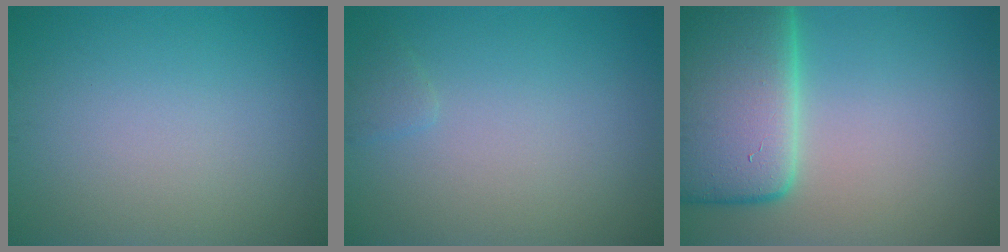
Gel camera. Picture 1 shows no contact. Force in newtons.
{"total": 0.8, "press": 0.8, "slide": 0.0}
{"total": 13.2, "press": 13.2, "slide": 0.9}